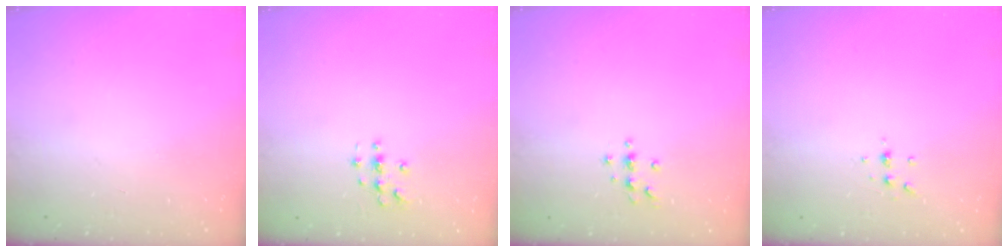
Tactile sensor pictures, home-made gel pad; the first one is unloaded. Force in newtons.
{"total": 2.8, "press": 2.8, "slide": 0.3}
{"total": 3.7, "press": 3.6, "slide": 0.5}
{"total": 6.1, "press": 6.1, "slide": 0.7}